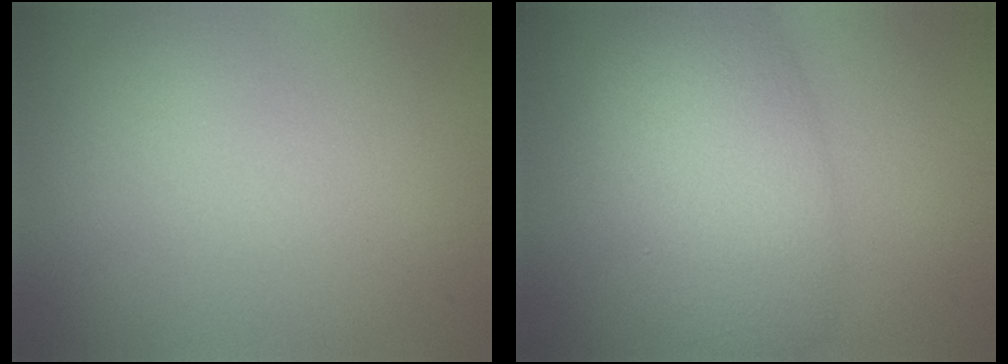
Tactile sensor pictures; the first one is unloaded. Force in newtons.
{"total": 6.9, "press": 6.9, "slide": 0.5}